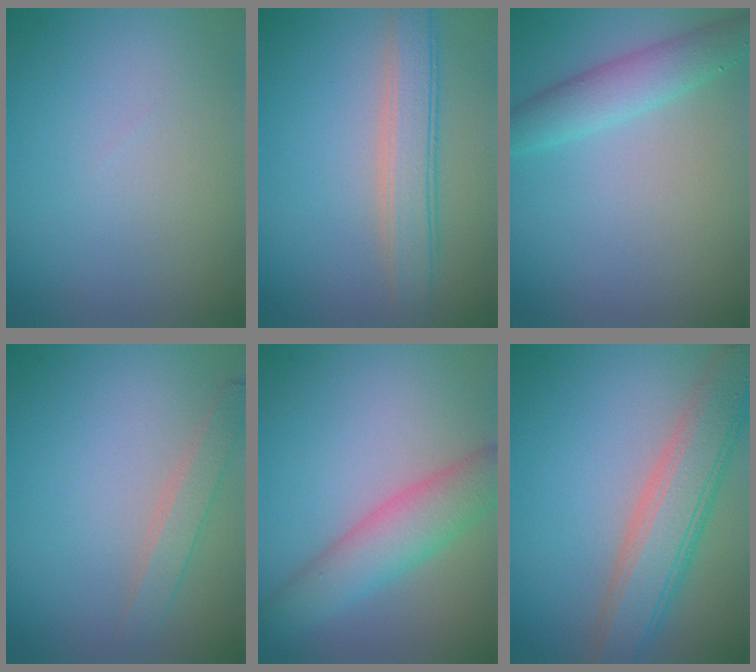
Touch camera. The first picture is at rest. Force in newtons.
{"total": 4.0, "press": 4.0, "slide": 0.2}
{"total": 3.4, "press": 3.4, "slide": 0.1}
{"total": 2.1, "press": 2.1, "slide": 0.1}
{"total": 4.8, "press": 4.8, "slide": 0.2}
{"total": 6.6, "press": 6.6, "slide": 0.4}